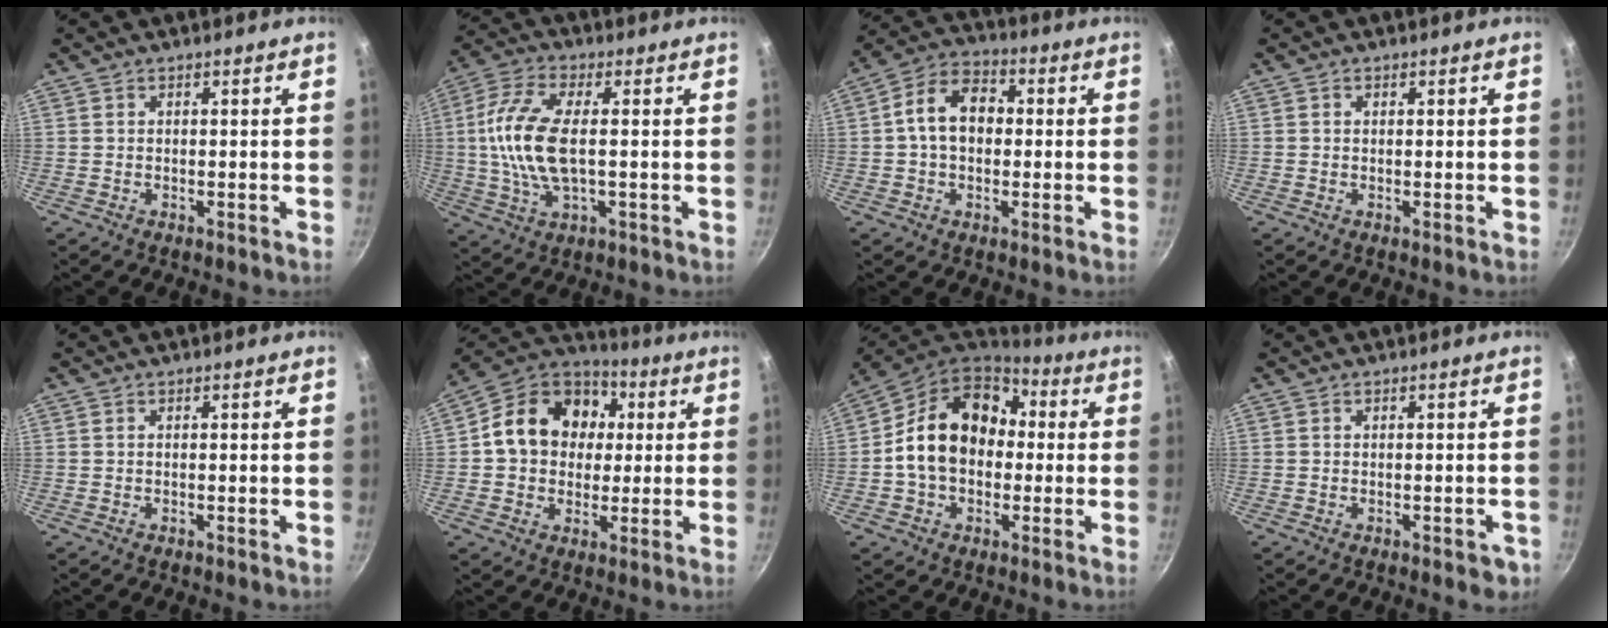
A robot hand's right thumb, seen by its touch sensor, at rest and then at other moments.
{"total": 13.0, "force": [0.3, 5.7, 11.6], "torque": [-0.246, 0.008, -0.004]}
{"total": 10.5, "force": [0.4, 7.6, 7.3], "torque": [-0.095, 0.030, -0.010]}
{"total": 0.5, "force": [0.1, 0.4, 0.2], "torque": [-0.003, 0.003, 0.002]}
{"total": 0.0}
{"total": 17.7, "force": [2.6, 14.3, 10.1], "torque": [-0.141, 0.027, 0.029]}
{"total": 17.8, "force": [0.9, 13.4, 11.7], "torque": [-0.169, 0.041, 0.003]}
{"total": 3.0, "force": [-1.3, 1.5, 2.2], "torque": [-0.014, 0.009, -0.010]}